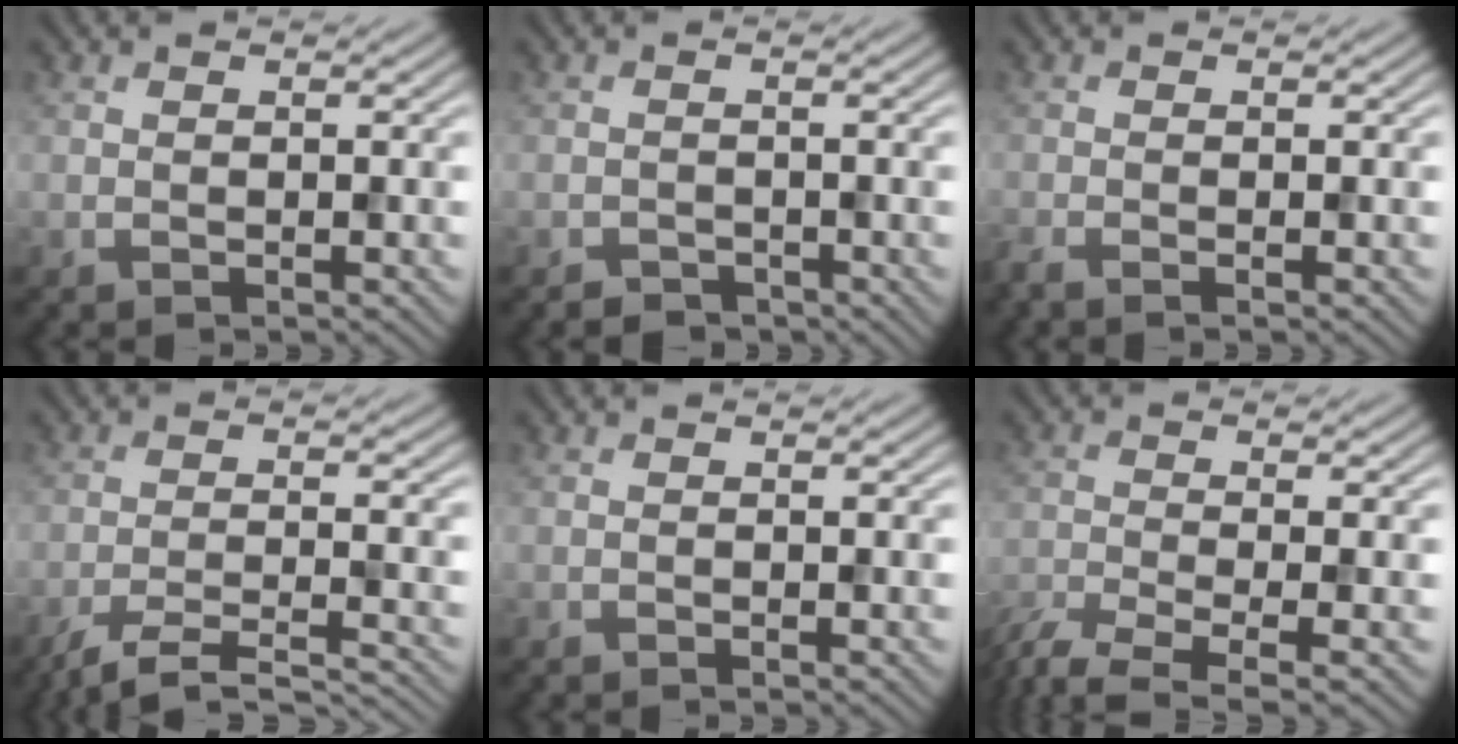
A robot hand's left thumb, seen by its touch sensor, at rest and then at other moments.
{"total": 1.4, "force": [-1.3, 0.6, 0.2], "torque": [-0.002, 0.000, -0.024]}
{"total": 1.7, "force": [-1.2, 0.2, 1.2], "torque": [-0.023, -0.005, -0.031]}
{"total": 6.6, "force": [-5.3, 1.1, 3.8], "torque": [-0.071, -0.005, -0.091]}
{"total": 0.0}
{"total": 6.0, "force": [-4.0, 1.5, 4.2], "torque": [-0.085, -0.018, -0.077]}